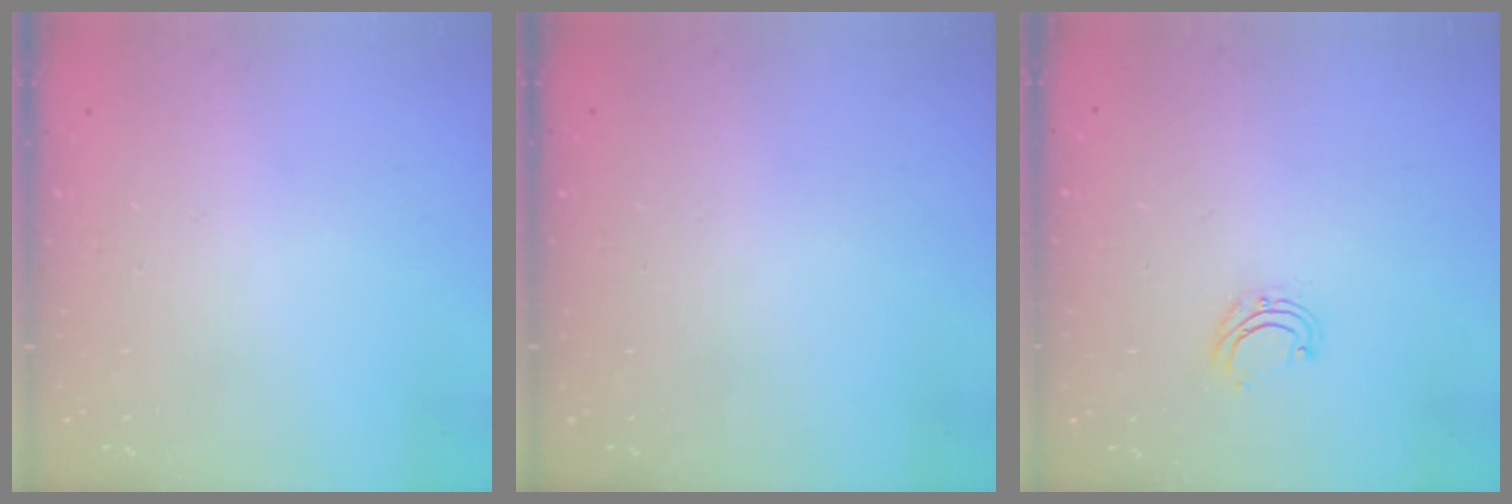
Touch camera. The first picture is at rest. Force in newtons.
{"total": 0.0}
{"total": 4.6, "press": 4.5, "slide": 0.5}